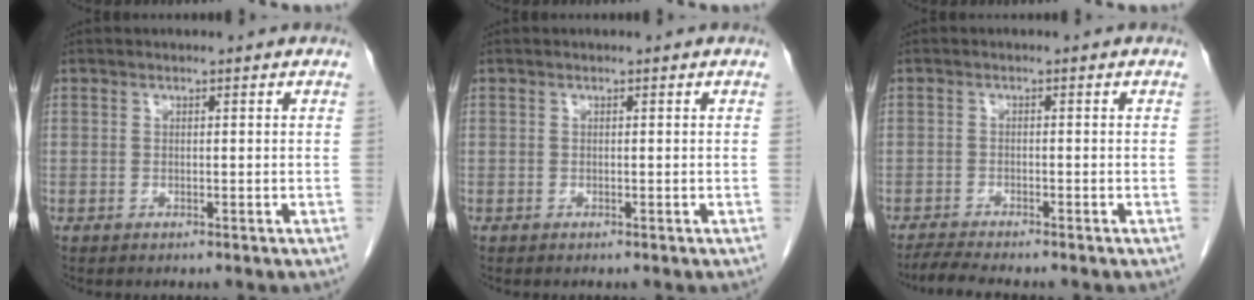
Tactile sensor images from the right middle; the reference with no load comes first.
{"total": 0.0}
{"total": 3.8, "force": [-3.4, -0.3, 1.6], "torque": [-0.034, -0.017, -0.058]}